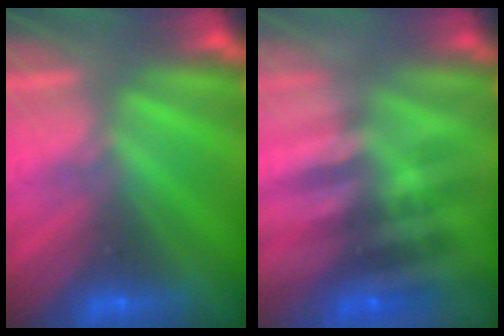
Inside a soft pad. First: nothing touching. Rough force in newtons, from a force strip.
{"total": 2.4}